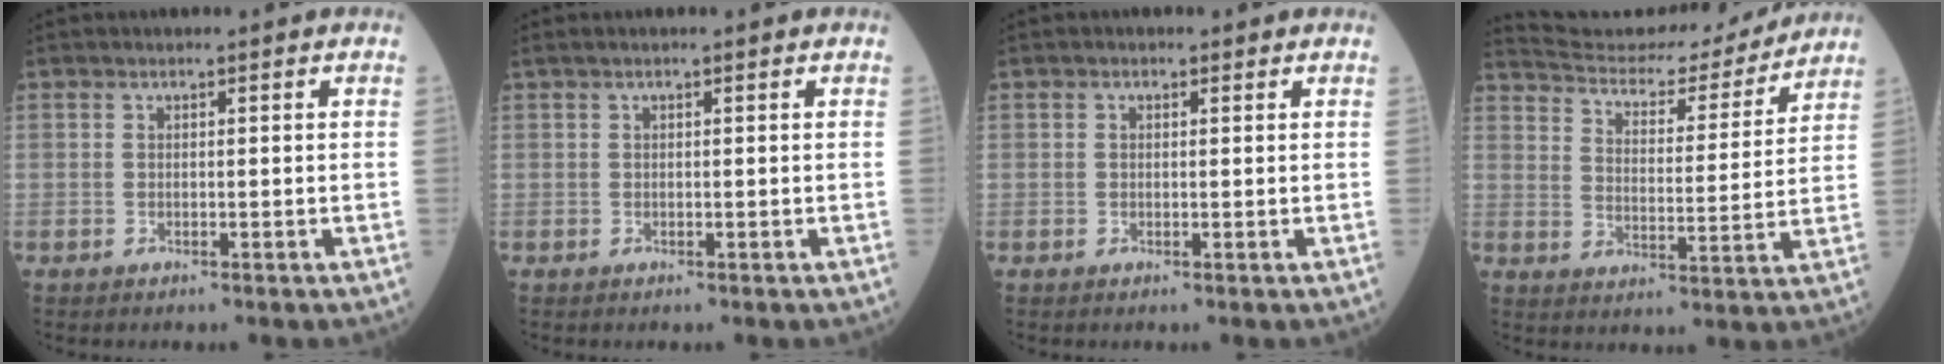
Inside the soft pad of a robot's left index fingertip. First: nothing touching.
{"total": 1.4, "force": [1.2, 0.1, 0.7], "torque": [-0.015, 0.027, 0.026]}
{"total": 0.9, "force": [0.5, 0.8, 0.0], "torque": [0.006, 0.000, 0.007]}
{"total": 18.8, "force": [18.1, 2.1, 4.5], "torque": [-0.075, -0.014, 0.261]}